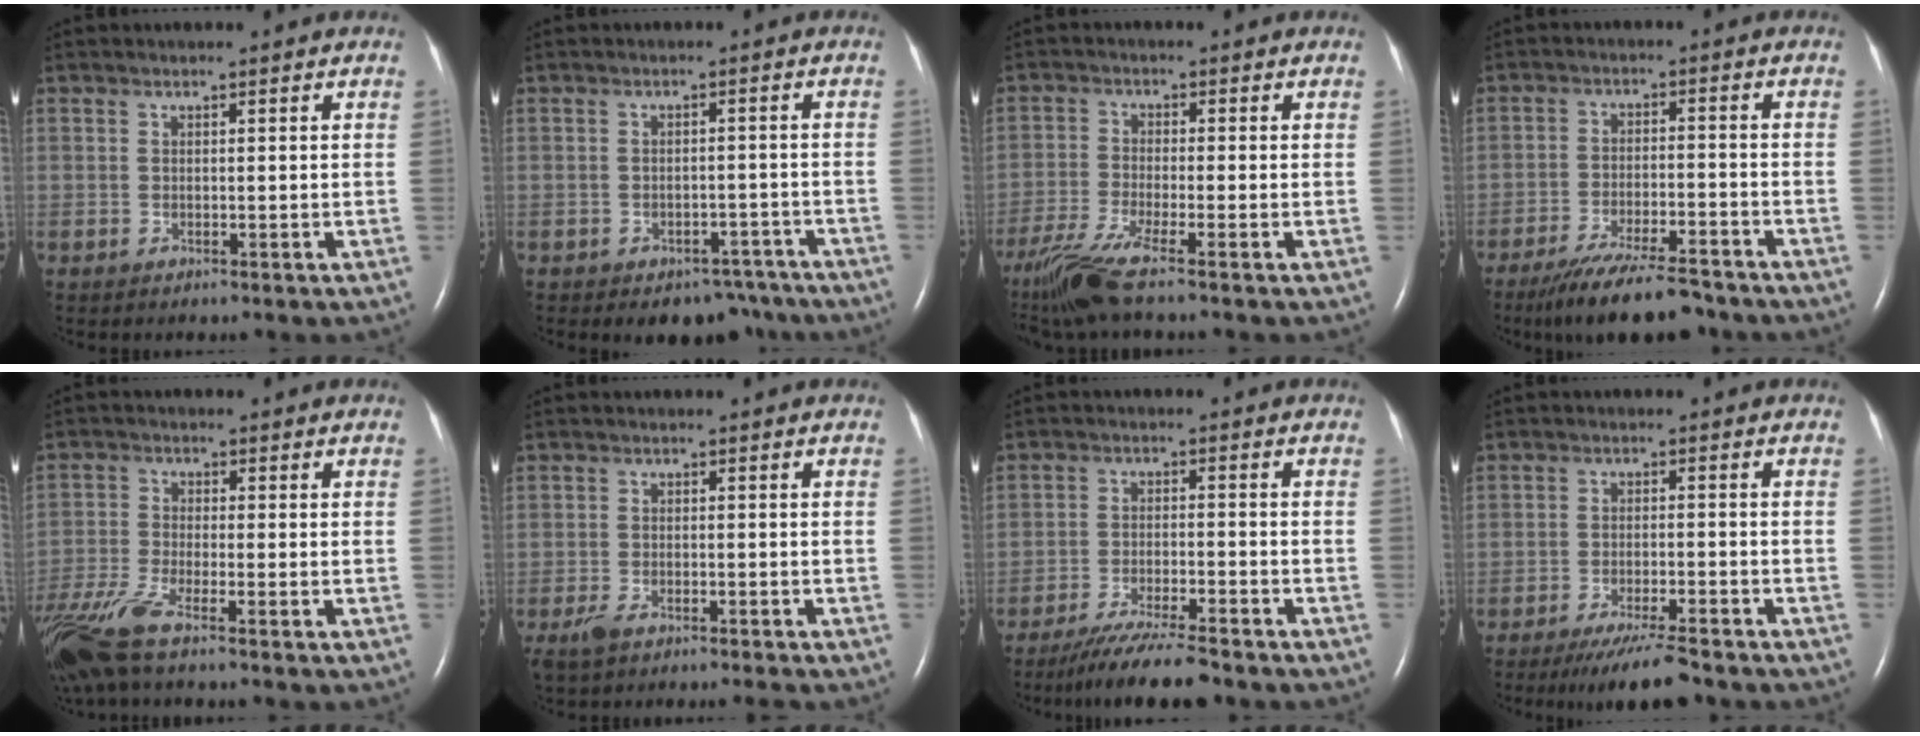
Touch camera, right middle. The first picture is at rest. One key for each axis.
{"total": 6.7, "fx": -5.4, "fy": 3.7, "fz": 1.5, "tx": 0.001, "ty": 0.016, "tz": -0.065}
{"total": 8.9, "fx": -6.7, "fy": -0.4, "fz": 5.8, "tx": -0.120, "ty": -0.026, "tz": -0.125}
{"total": 12.6, "fx": -10.7, "fy": 1.8, "fz": 6.4, "tx": -0.106, "ty": -0.019, "tz": -0.170}
{"total": 9.0, "fx": -6.8, "fy": 0.4, "fz": 5.9, "tx": -0.129, "ty": -0.025, "tz": -0.132}
{"total": 4.1, "fx": -3.4, "fy": 0.3, "fz": 2.3, "tx": -0.045, "ty": -0.009, "tz": -0.057}
{"total": 8.8, "fx": -7.6, "fy": 0.0, "fz": 4.4, "tx": -0.077, "ty": -0.028, "tz": -0.127}
{"total": 7.9, "fx": -6.7, "fy": 0.4, "fz": 4.2, "tx": -0.069, "ty": -0.021, "tz": -0.108}